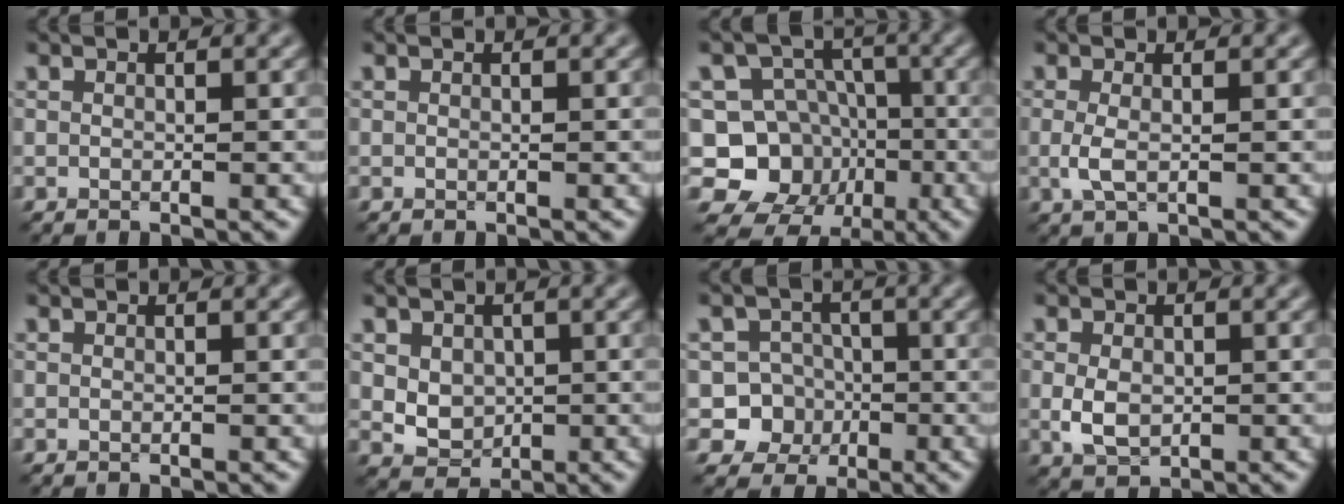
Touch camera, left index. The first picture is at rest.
{"total": 0.0}
{"total": 10.5, "force": [-3.8, 9.2, 3.4], "torque": [-0.050, 0.013, -0.090]}
{"total": 1.7, "force": [-0.2, 0.6, 1.5], "torque": [-0.042, -0.002, -0.004]}
{"total": 0.0}
{"total": 3.3, "force": [0.4, 2.6, 1.9], "torque": [-0.038, -0.001, 0.013]}
{"total": 5.7, "force": [-2.1, 5.2, 1.0], "torque": [0.004, 0.000, -0.059]}
{"total": 2.8, "force": [-0.3, 1.9, 2.0], "torque": [-0.046, -0.002, -0.005]}